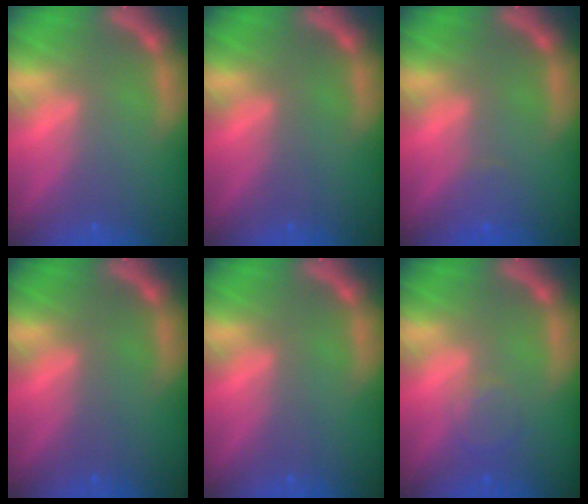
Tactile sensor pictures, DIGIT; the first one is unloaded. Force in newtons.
{"total": 0.0}
{"total": 1.4}
{"total": 0.0}
{"total": 0.0}
{"total": 2.0}